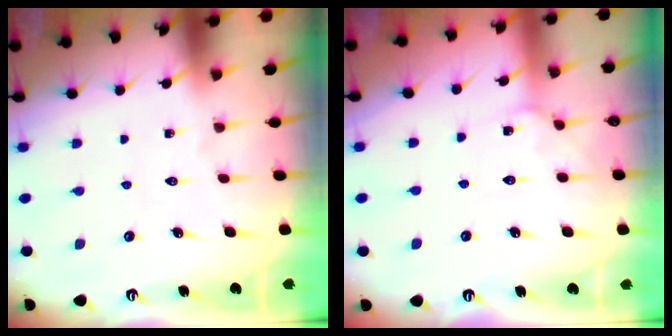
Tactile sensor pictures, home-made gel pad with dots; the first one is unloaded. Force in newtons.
{"total": 3.9, "press": 3.8, "slide": 0.5}